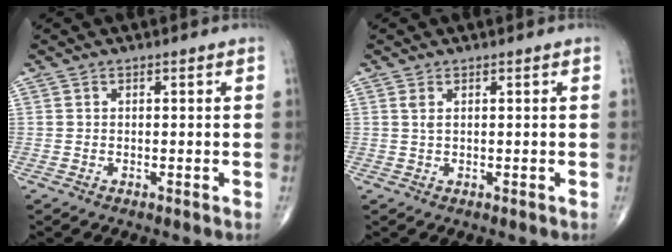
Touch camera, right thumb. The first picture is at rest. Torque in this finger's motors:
{"motor_torque": [0.08, 0.80, 0.10, -0.01, -0.01]}